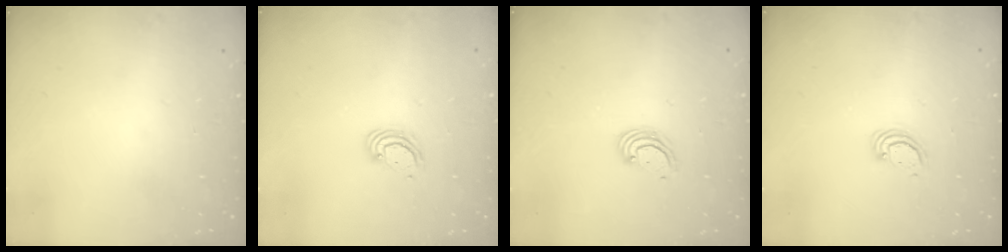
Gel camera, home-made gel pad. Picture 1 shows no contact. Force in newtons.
{"total": 2.8, "press": 2.8, "slide": 0.3}
{"total": 2.6, "press": 2.6, "slide": 0.2}
{"total": 2.3, "press": 2.3, "slide": 0.3}